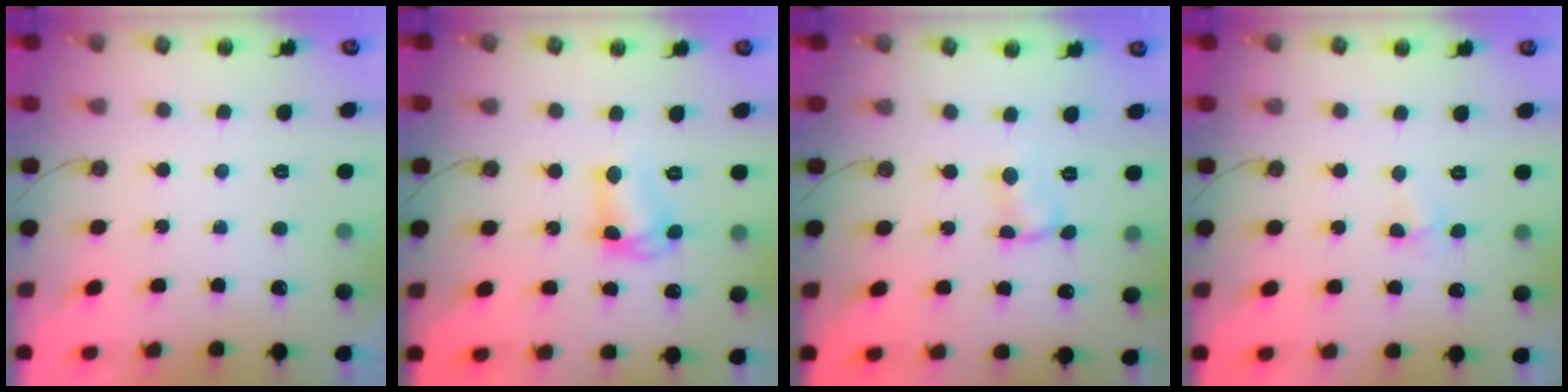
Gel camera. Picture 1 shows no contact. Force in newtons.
{"total": 8.8, "press": 8.7, "slide": 0.7}
{"total": 1.9, "press": 1.9, "slide": 0.3}
{"total": 3.7, "press": 3.7, "slide": 0.5}